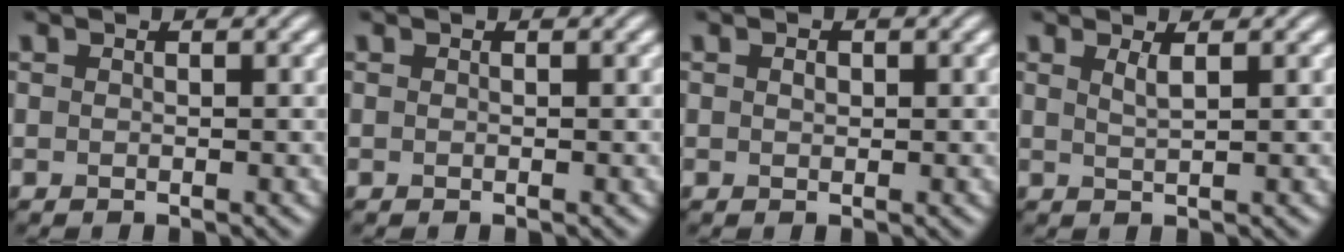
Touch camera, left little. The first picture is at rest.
{"total": 0.0}
{"total": 0.7, "force": [0.1, 0.5, 0.5], "torque": [-0.009, 0.000, 0.002]}
{"total": 1.4, "force": [0.7, 0.4, 1.1], "torque": [-0.017, 0.000, 0.011]}